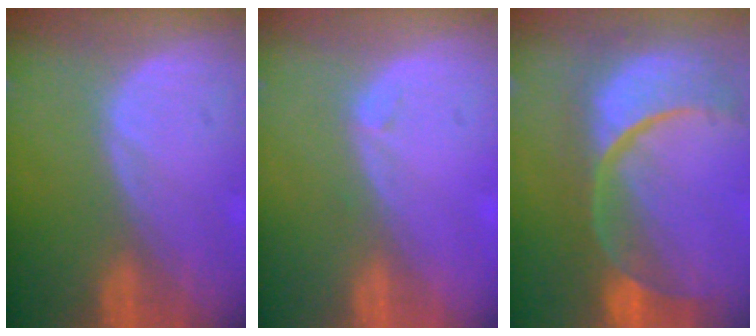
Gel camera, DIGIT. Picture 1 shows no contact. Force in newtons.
{"total": 0.6, "press": 0.6, "slide": 0.2}
{"total": 13.8, "press": 10.9, "slide": 8.4}